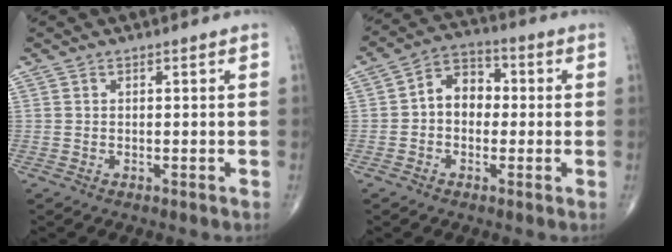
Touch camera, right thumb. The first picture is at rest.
{"total": 7.7, "force": [0.0, 5.8, 5.1], "torque": [-0.056, 0.027, -0.014]}